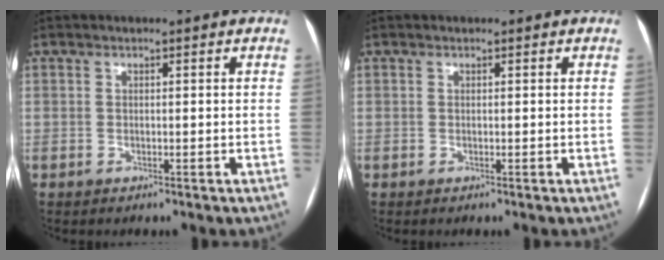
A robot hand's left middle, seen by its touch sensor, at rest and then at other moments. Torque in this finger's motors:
{"motor_torque": [-0.03, 0.03, -0.03, -0.01]}